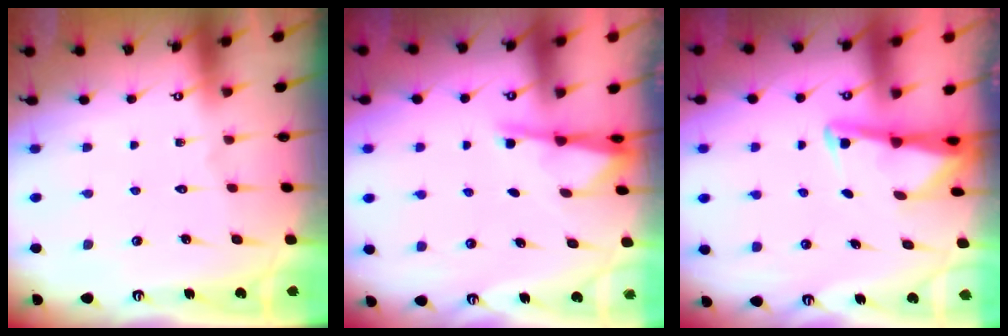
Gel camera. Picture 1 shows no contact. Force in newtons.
{"total": 2.4, "press": 2.3, "slide": 0.3}
{"total": 2.9, "press": 2.9, "slide": 0.3}